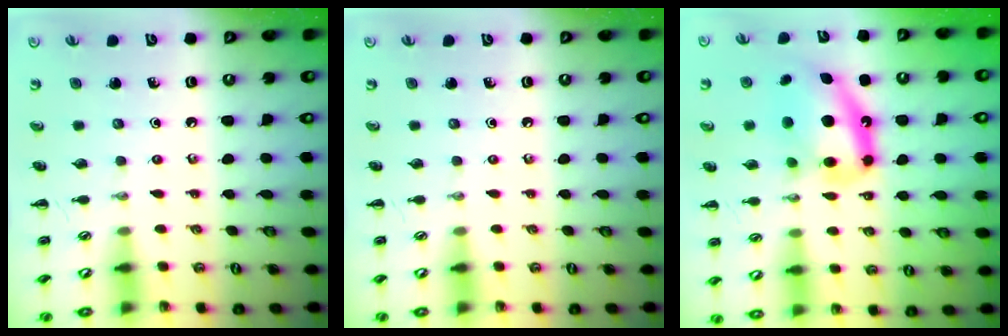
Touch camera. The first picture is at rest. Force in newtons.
{"total": 0.0}
{"total": 14.1, "press": 13.6, "slide": 3.4}